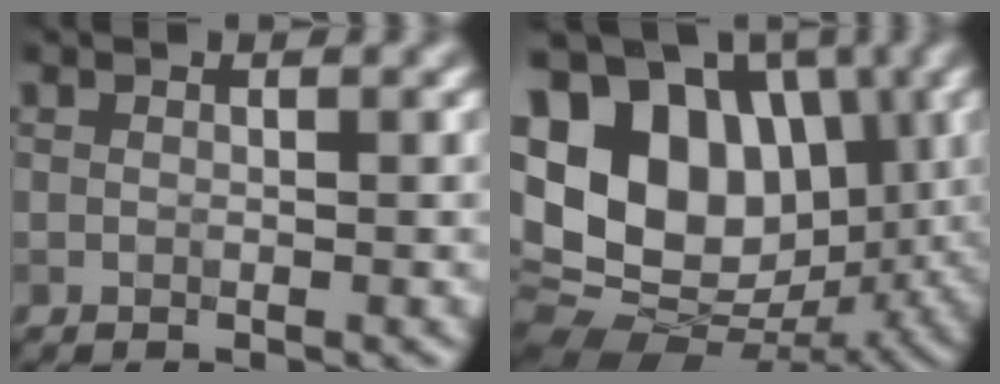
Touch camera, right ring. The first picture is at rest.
{"total": 15.7, "force": [3.7, 11.1, 10.4], "torque": [-0.189, 0.022, 0.067]}